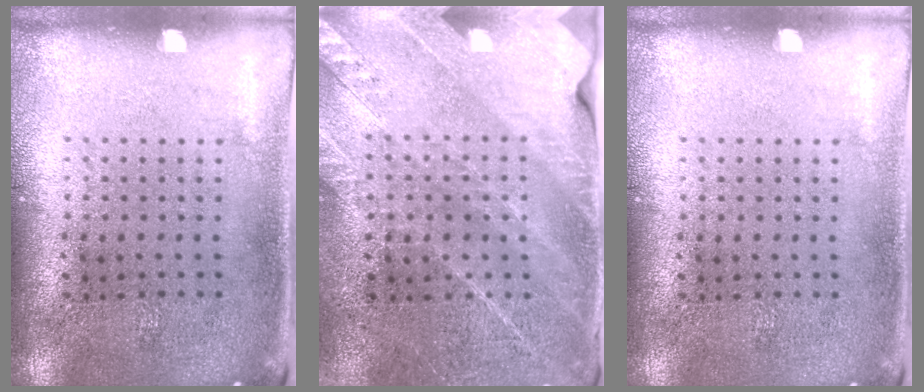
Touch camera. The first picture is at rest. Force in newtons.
{"total": 2.6, "press": 2.5, "slide": 0.4}
{"total": 0.0}